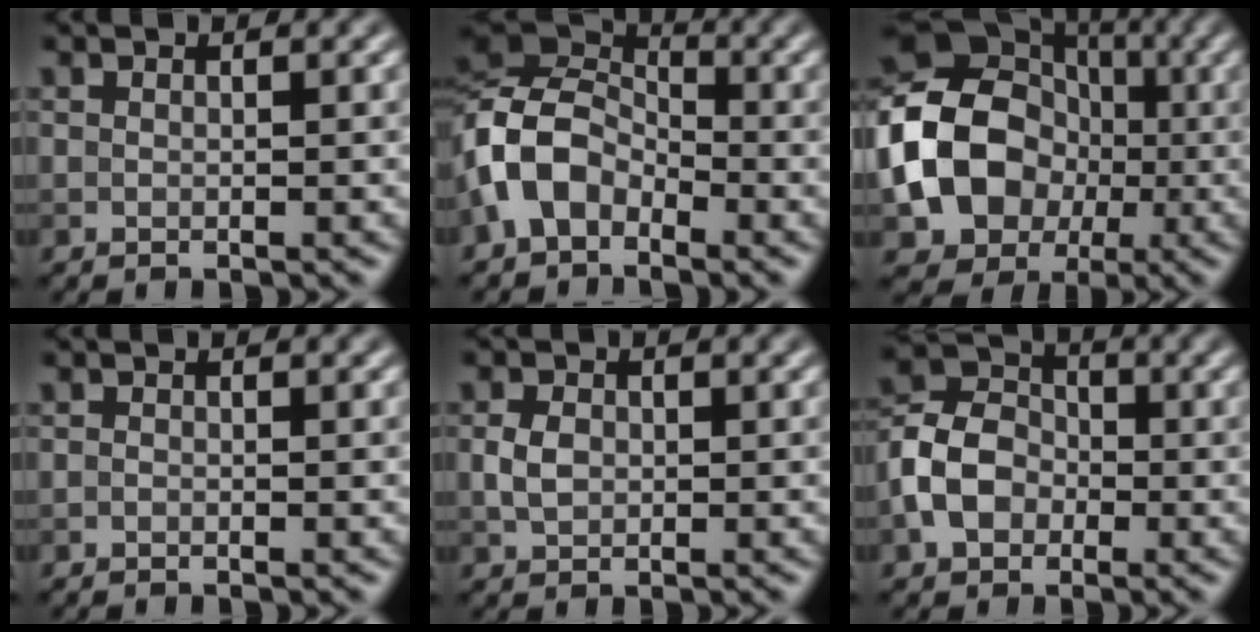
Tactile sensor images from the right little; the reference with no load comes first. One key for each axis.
{"total": 6.1, "fx": -2.6, "fy": 4.2, "fz": 3.5, "tx": -0.078, "ty": 0.010, "tz": -0.068}
{"total": 12.1, "fx": -1.6, "fy": 9.6, "fz": 7.1, "tx": -0.136, "ty": -0.002, "tz": -0.043}
{"total": 0.0}
{"total": 1.8, "fx": 0.1, "fy": 1.4, "fz": 1.2, "tx": -0.029, "ty": 0.003, "tz": 0.000}
{"total": 5.4, "fx": -1.5, "fy": 4.1, "fz": 3.1, "tx": -0.064, "ty": 0.012, "tz": -0.042}